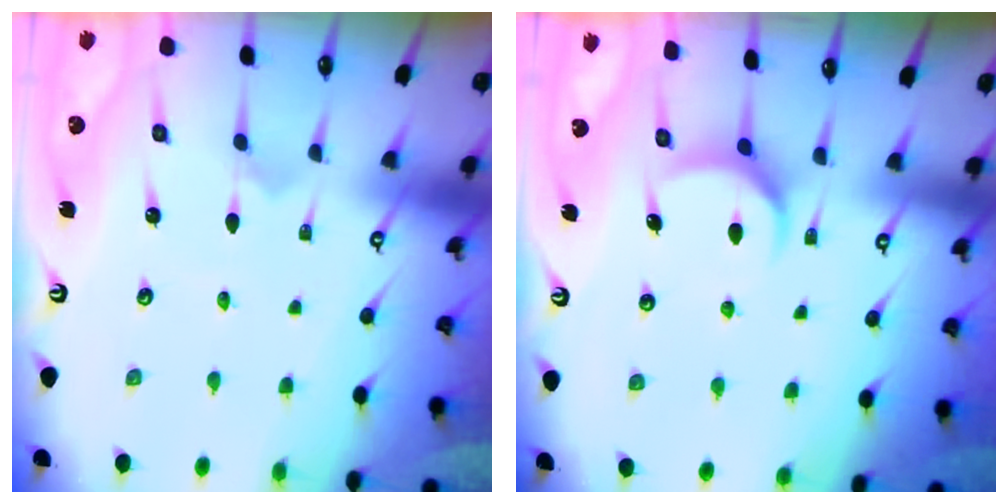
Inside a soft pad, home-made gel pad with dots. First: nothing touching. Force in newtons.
{"total": 8.1, "press": 8.1, "slide": 0.7}